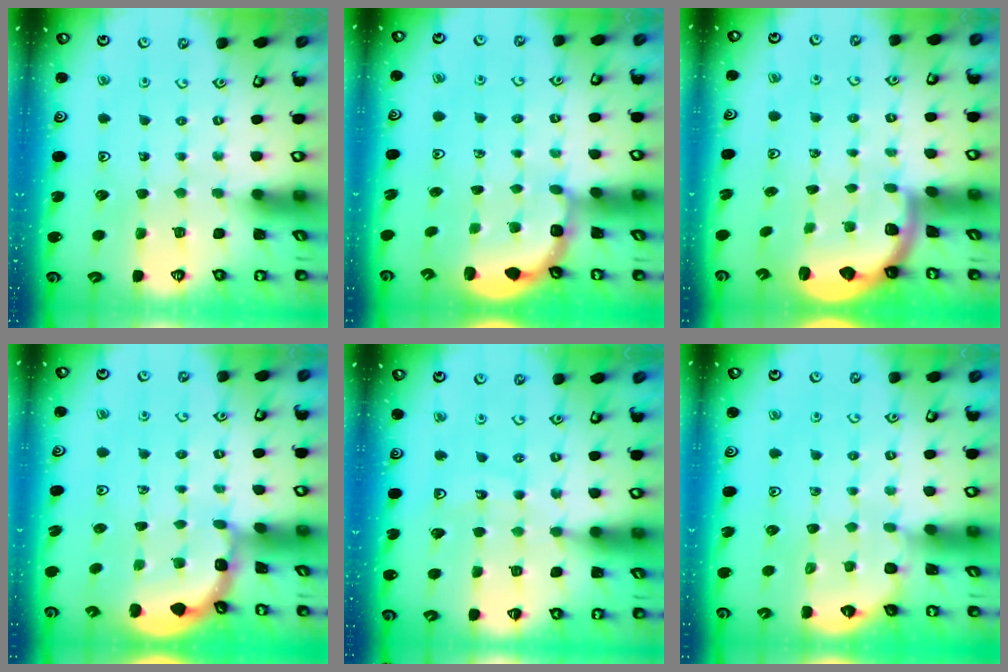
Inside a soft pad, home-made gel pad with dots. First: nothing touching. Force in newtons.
{"total": 2.9, "press": 2.4, "slide": 1.8}
{"total": 1.8, "press": 1.8, "slide": 0.5}
{"total": 2.1, "press": 2.1, "slide": 0.2}
{"total": 10.3, "press": 9.9, "slide": 3.1}
{"total": 3.0, "press": 2.9, "slide": 0.5}